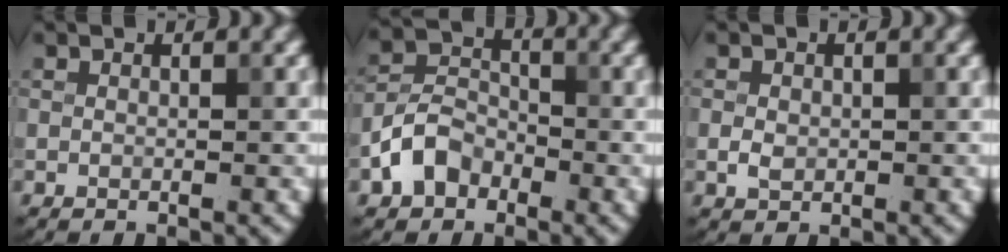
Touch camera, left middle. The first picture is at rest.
{"total": 3.9, "force": [-2.2, 2.8, 1.7], "torque": [-0.033, 0.007, -0.050]}
{"total": 1.4, "force": [-0.1, 1.1, 0.8], "torque": [-0.016, -0.002, -0.003]}